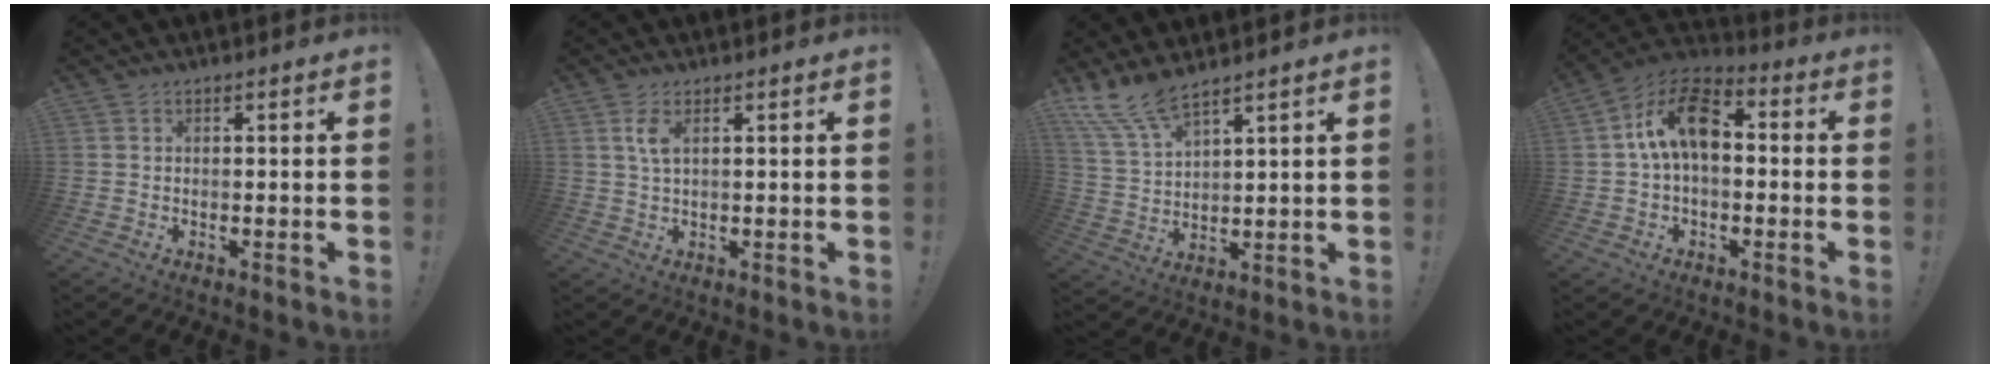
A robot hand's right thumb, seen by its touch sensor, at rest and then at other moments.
{"total": 3.7, "force": [1.5, 1.3, 3.1], "torque": [-0.056, -0.002, 0.023]}
{"total": 9.1, "force": [7.8, 2.0, 4.1], "torque": [-0.099, -0.041, 0.151]}
{"total": 13.8, "force": [1.7, 8.4, 10.8], "torque": [-0.177, 0.017, 0.030]}